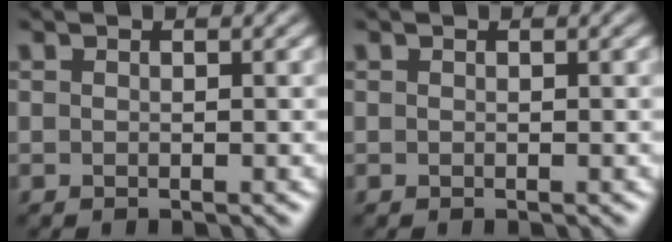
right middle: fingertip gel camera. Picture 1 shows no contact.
{"total": 0.0}